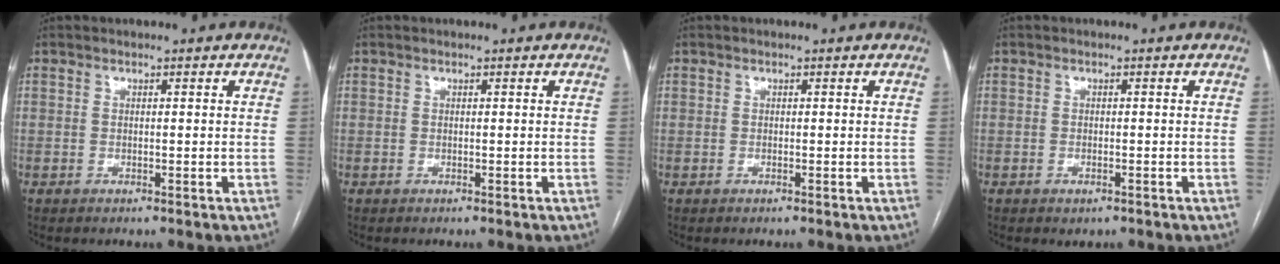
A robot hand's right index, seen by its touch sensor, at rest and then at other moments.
{"total": 0.0}
{"total": 0.0}
{"total": 1.0, "force": [-0.6, 0.5, 0.6], "torque": [-0.011, -0.002, -0.002]}